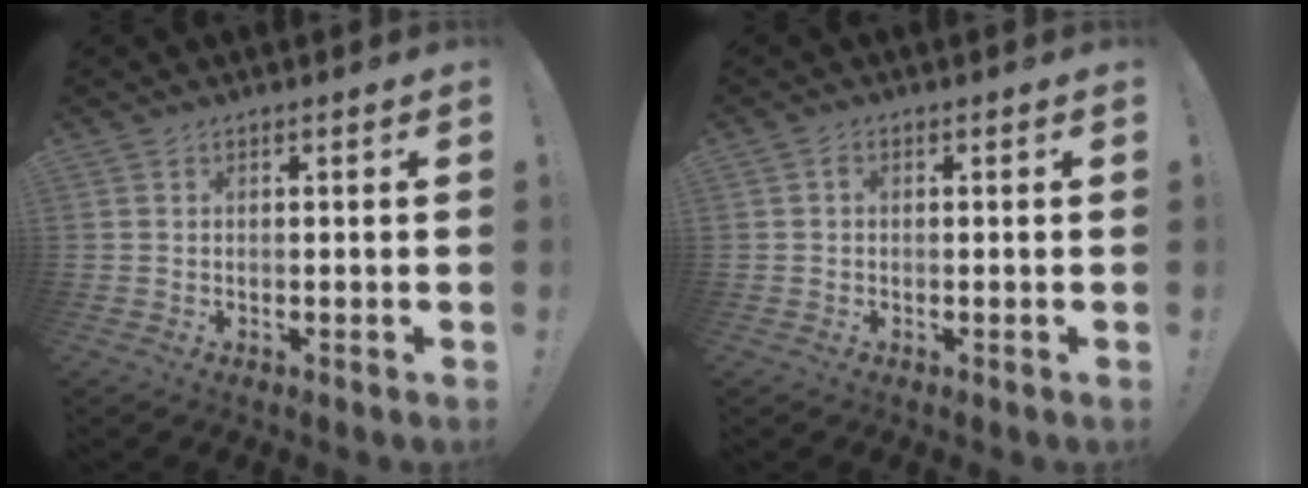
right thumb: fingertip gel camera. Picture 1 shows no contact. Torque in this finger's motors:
{"motor_torque": [-0.25, -0.06, -0.19, 0.21, 0.00]}